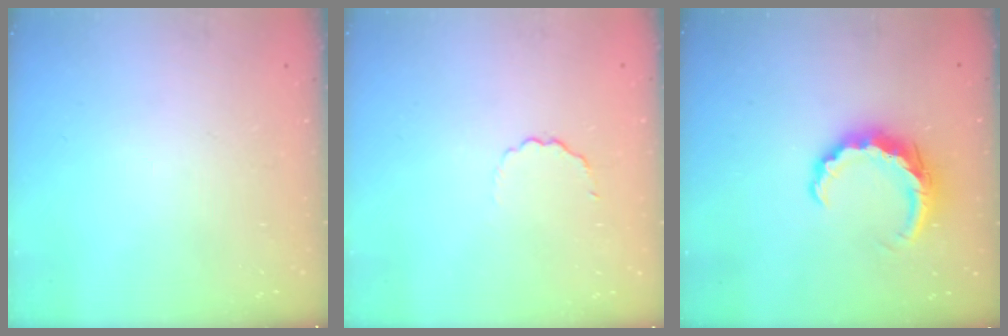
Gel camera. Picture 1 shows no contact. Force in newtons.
{"total": 2.6, "press": 2.5, "slide": 0.8}
{"total": 8.0, "press": 7.9, "slide": 1.1}